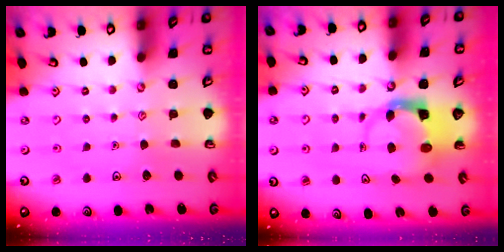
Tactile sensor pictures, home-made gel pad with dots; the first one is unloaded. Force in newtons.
{"total": 3.7, "press": 3.6, "slide": 0.6}